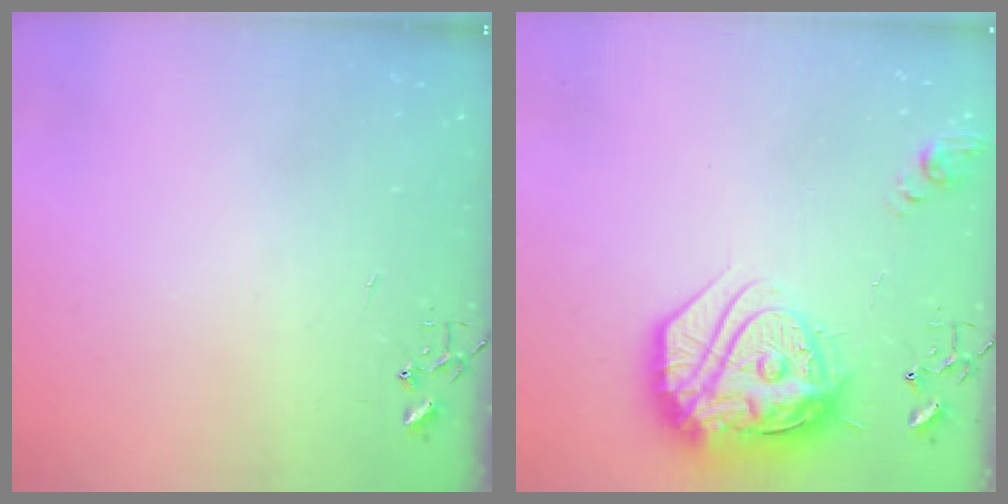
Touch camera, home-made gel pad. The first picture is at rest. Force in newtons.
{"total": 23.9, "press": 23.8, "slide": 2.1}